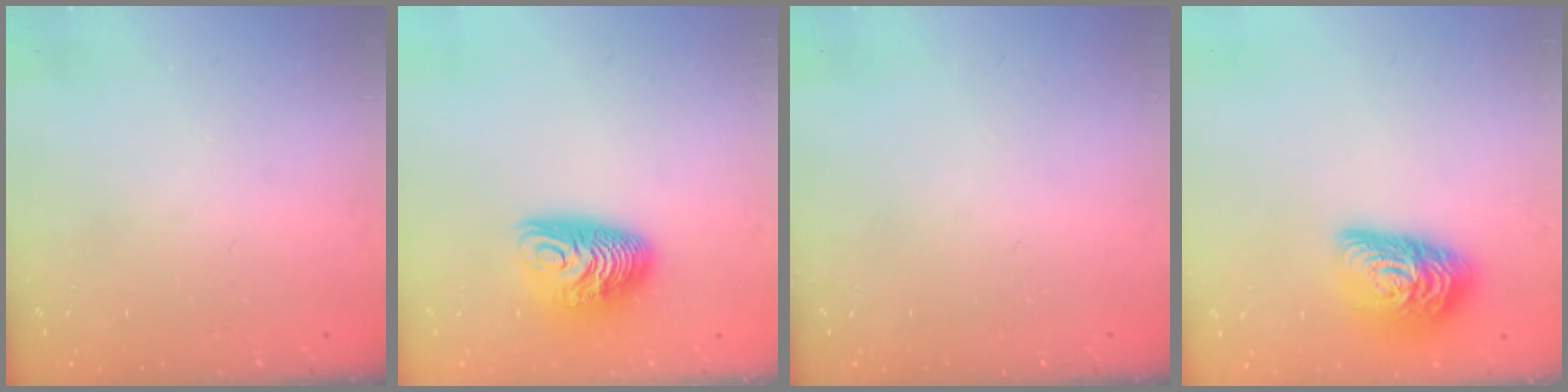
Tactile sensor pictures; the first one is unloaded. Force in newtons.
{"total": 10.3, "press": 10.3, "slide": 0.5}
{"total": 0.0}
{"total": 14.9, "press": 14.9, "slide": 0.8}